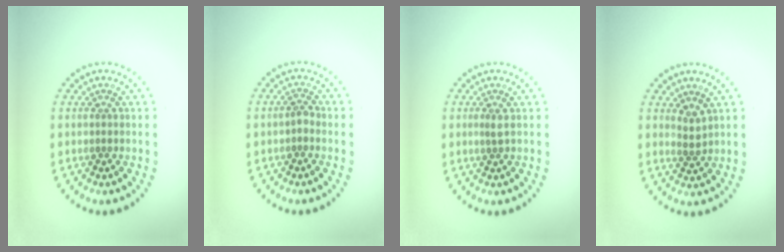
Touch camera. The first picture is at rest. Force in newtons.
{"total": 0.9, "press": 0.7, "slide": 0.6}
{"total": 0.9, "press": 0.6, "slide": 0.7}
{"total": 1.4, "press": 0.9, "slide": 1.0}